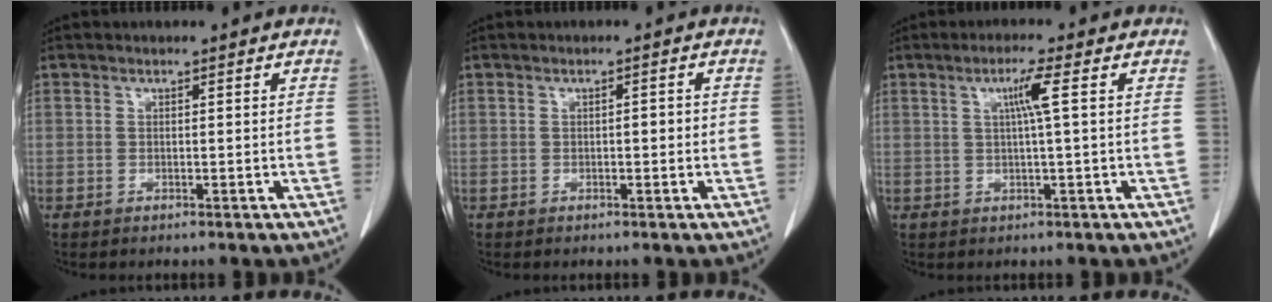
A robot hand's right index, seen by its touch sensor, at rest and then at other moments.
{"total": 1.4, "force": [-0.1, 0.5, 1.3], "torque": [-0.018, 0.002, -0.002]}
{"total": 3.8, "force": [0.9, -0.8, 3.6], "torque": [-0.070, 0.002, 0.016]}